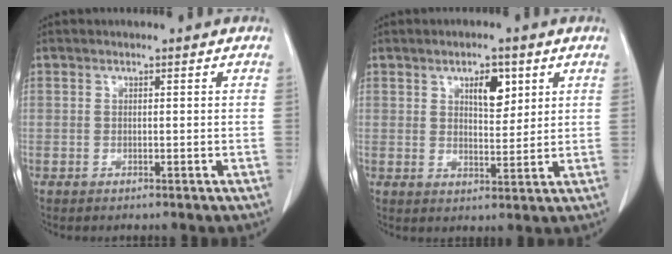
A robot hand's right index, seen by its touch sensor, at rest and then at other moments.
{"total": 5.1, "force": [2.4, 2.1, 4.0], "torque": [-0.063, -0.001, 0.040]}